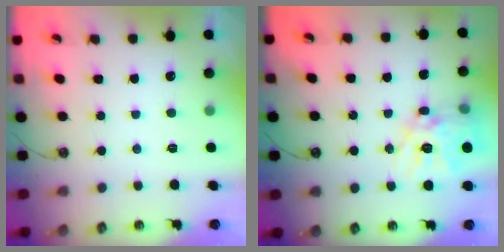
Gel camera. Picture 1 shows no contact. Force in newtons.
{"total": 15.8, "press": 15.7, "slide": 1.6}